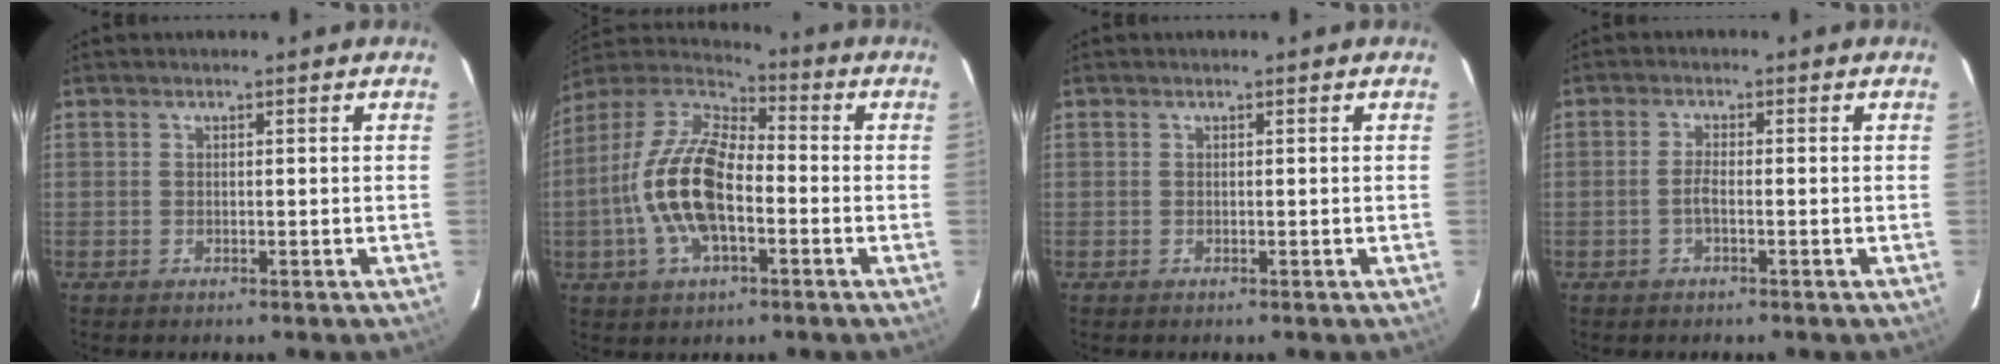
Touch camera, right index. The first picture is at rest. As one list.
[{"total": 16.4, "force": [-3.6, 7.7, 14.0], "torque": [-0.288, 0.006, -0.075]}, {"total": 0.0}, {"total": 2.0, "force": [-0.7, 0.4, 1.8], "torque": [-0.038, 0.003, -0.016]}]